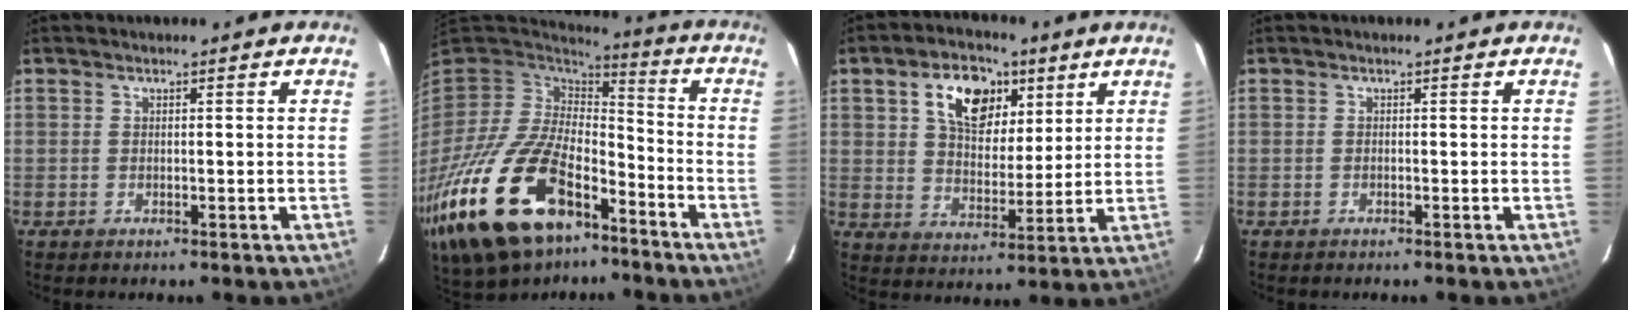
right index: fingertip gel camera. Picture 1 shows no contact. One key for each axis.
{"total": 29.4, "fx": -17.1, "fy": 14.8, "fz": 18.8, "tx": -0.407, "ty": -0.042, "tz": -0.281}
{"total": 12.7, "fx": 5.8, "fy": 7.8, "fz": 8.1, "tx": -0.133, "ty": 0.020, "tz": 0.100}
{"total": 0.0}